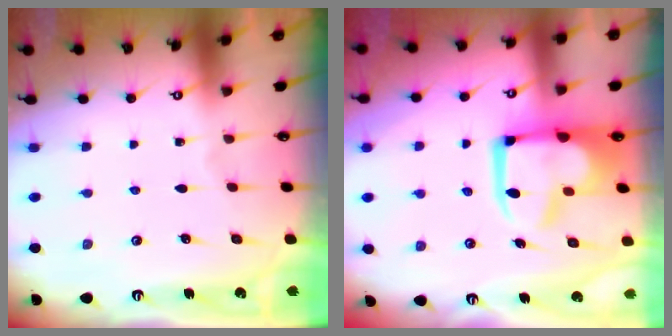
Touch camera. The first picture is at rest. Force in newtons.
{"total": 13.7, "press": 13.7, "slide": 1.1}